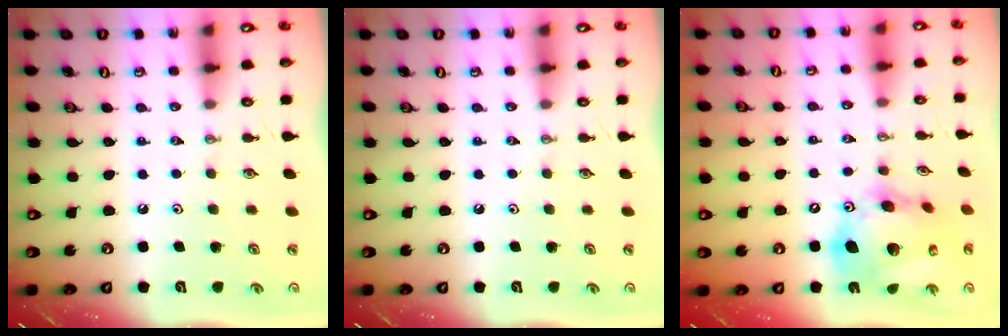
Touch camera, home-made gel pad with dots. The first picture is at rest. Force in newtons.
{"total": 0.0}
{"total": 21.8, "press": 21.5, "slide": 3.9}